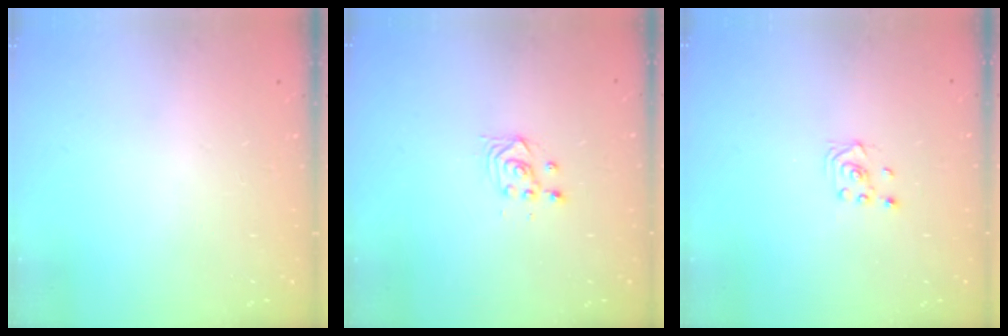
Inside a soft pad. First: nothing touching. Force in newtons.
{"total": 3.3, "press": 3.2, "slide": 0.4}
{"total": 1.6, "press": 1.4, "slide": 0.9}